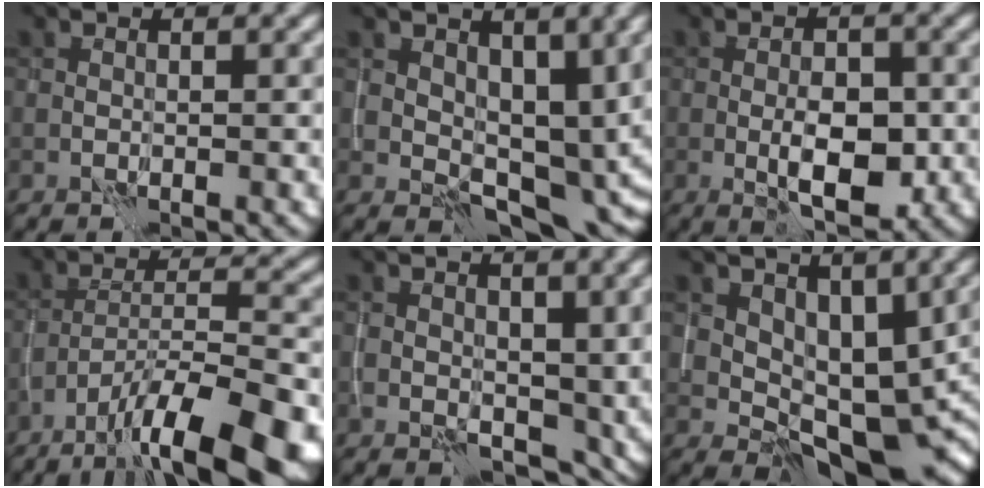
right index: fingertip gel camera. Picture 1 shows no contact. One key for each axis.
{"total": 6.9, "fx": 1.4, "fy": 4.3, "fz": 5.2, "tx": -0.073, "ty": -0.017, "tz": 0.029}
{"total": 4.8, "fx": -1.0, "fy": 2.2, "fz": 4.1, "tx": -0.063, "ty": -0.002, "tz": -0.016}
{"total": 11.8, "fx": -8.1, "fy": 2.6, "fz": 8.3, "tx": -0.134, "ty": 0.009, "tz": -0.126}
{"total": 4.9, "fx": 0.5, "fy": 3.3, "fz": 3.6, "tx": -0.063, "ty": -0.013, "tz": 0.011}
{"total": 7.5, "fx": 1.2, "fy": 4.6, "fz": 5.8, "tx": -0.083, "ty": -0.018, "tz": 0.027}